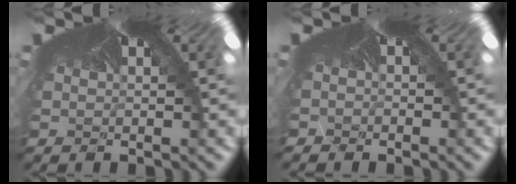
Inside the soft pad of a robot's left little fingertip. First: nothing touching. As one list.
[{"total": 1.8, "force": [-1.6, 0.9, 0.2], "torque": [-0.014, -0.028, -0.010]}]